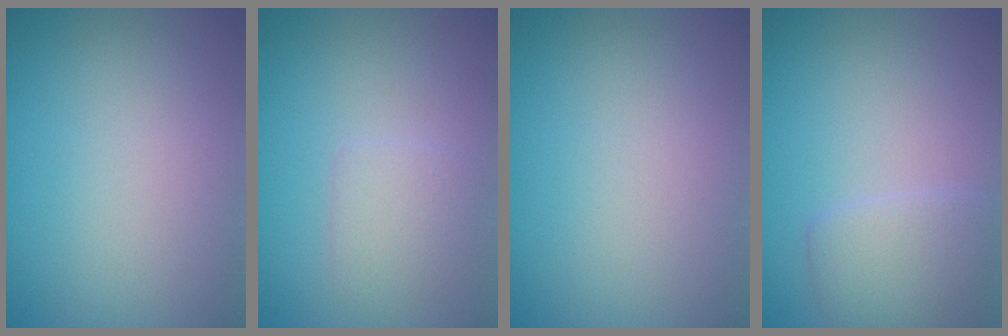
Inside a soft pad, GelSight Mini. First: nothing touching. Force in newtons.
{"total": 1.9, "press": 1.9, "slide": 0.0}
{"total": 0.0}
{"total": 2.7, "press": 2.7, "slide": 0.1}